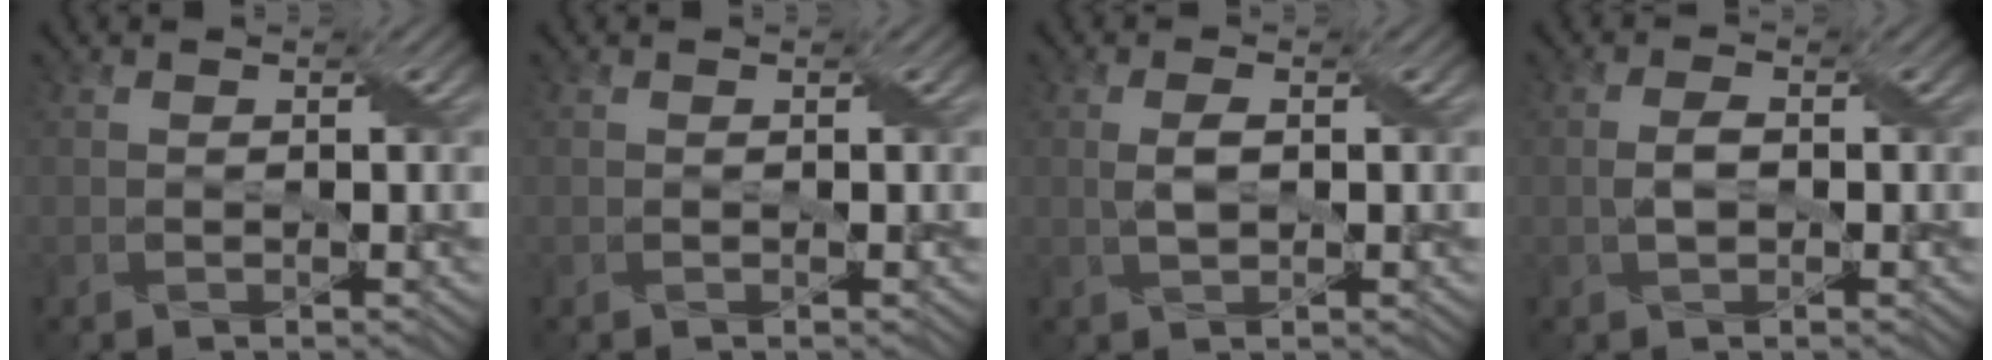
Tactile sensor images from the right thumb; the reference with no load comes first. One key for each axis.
{"total": 0.0}
{"total": 2.1, "fx": 0.2, "fy": 0.9, "fz": 1.9, "tx": -0.046, "ty": 0.004, "tz": 0.004}
{"total": 2.2, "fx": -0.2, "fy": 1.2, "fz": 1.8, "tx": -0.040, "ty": 0.003, "tz": -0.004}